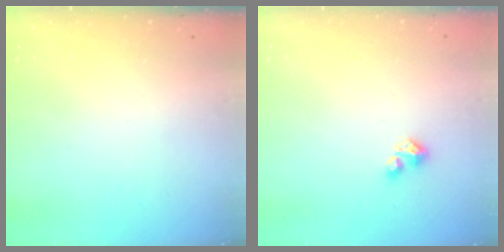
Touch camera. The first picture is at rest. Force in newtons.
{"total": 2.1, "press": 2.1, "slide": 0.2}